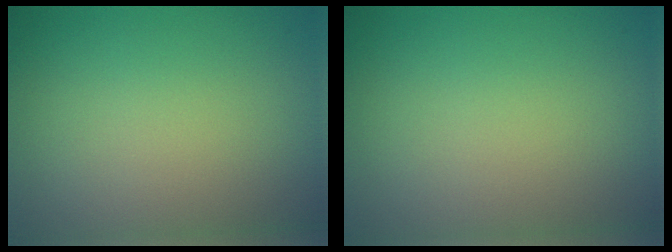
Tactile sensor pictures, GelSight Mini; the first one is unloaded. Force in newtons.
{"total": 0.0}